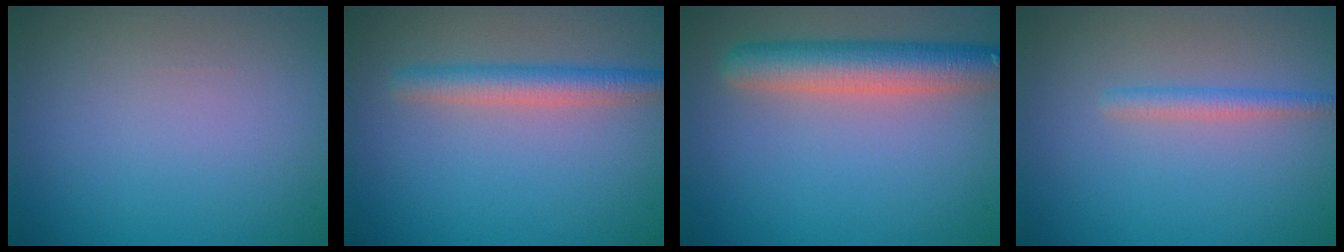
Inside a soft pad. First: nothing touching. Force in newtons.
{"total": 3.0, "press": 3.0, "slide": 0.1}
{"total": 6.1, "press": 6.1, "slide": 0.5}
{"total": 1.6, "press": 1.6, "slide": 0.1}